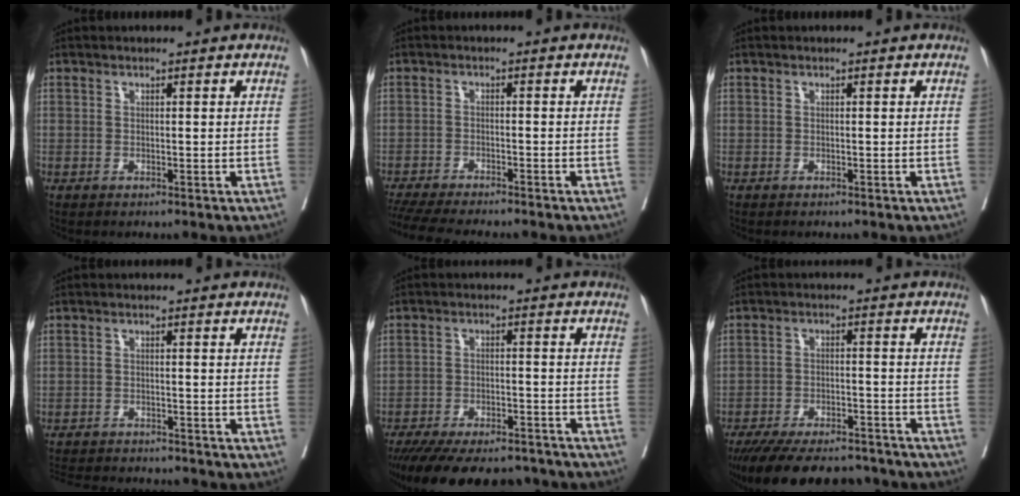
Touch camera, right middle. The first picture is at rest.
{"total": 11.1, "force": [-9.8, 1.1, 5.1], "torque": [-0.072, -0.015, -0.148]}
{"total": 0.0}
{"total": 11.7, "force": [-11.1, 1.8, 3.5], "torque": [-0.062, -0.002, -0.153]}
{"total": 18.6, "force": [-16.2, 5.3, 7.5], "torque": [-0.156, -0.018, -0.228]}
{"total": 17.6, "force": [-15.4, 4.8, 7.0], "torque": [-0.145, -0.014, -0.223]}